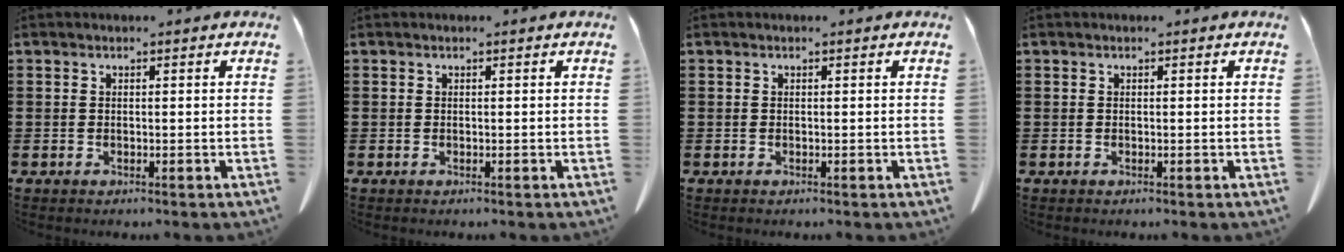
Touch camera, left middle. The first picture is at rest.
{"total": 0.0}
{"total": 0.0}
{"total": 0.0}